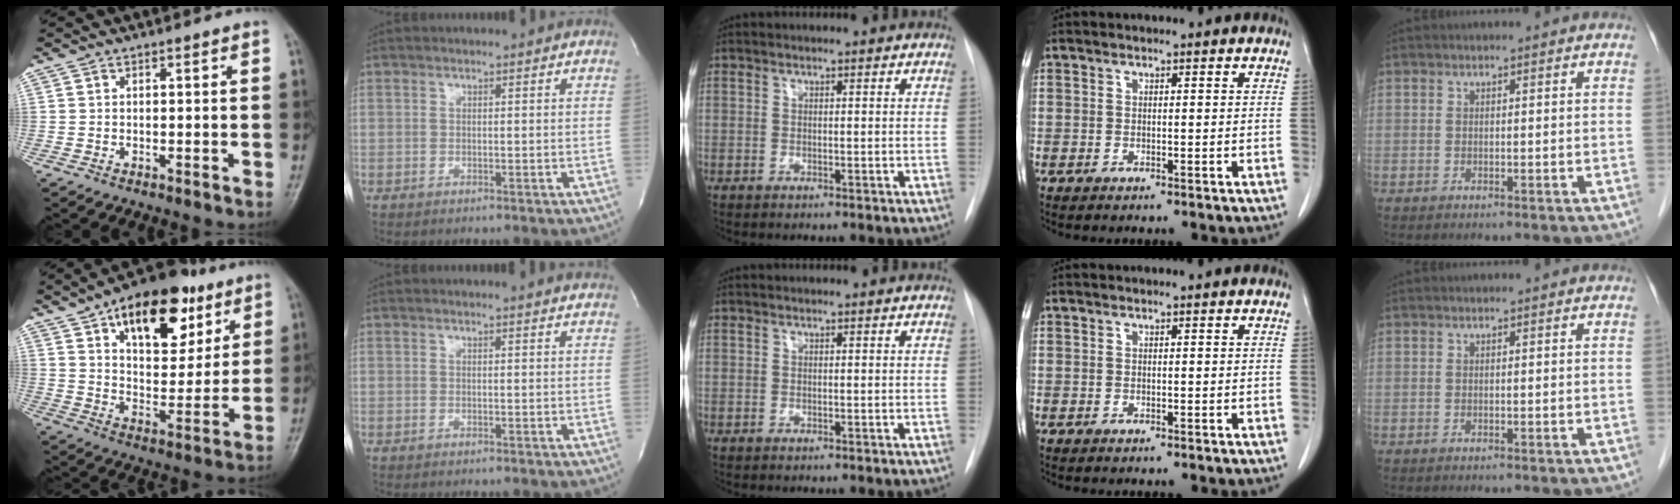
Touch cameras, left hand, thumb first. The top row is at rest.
{"thumb": {"total": 19.8, "force": [10.2, 10.5, 13.4], "torque": [-0.149, -0.032, 0.161]}, "index": {"total": 1.7, "force": [1.7, -0.2, 0.3], "torque": [-0.012, -0.012, 0.006]}}